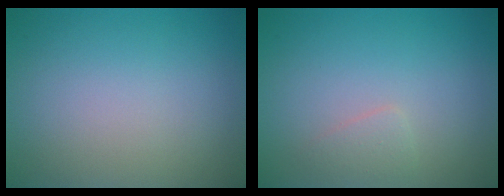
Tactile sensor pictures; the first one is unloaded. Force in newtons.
{"total": 1.0, "press": 1.0, "slide": 0.0}